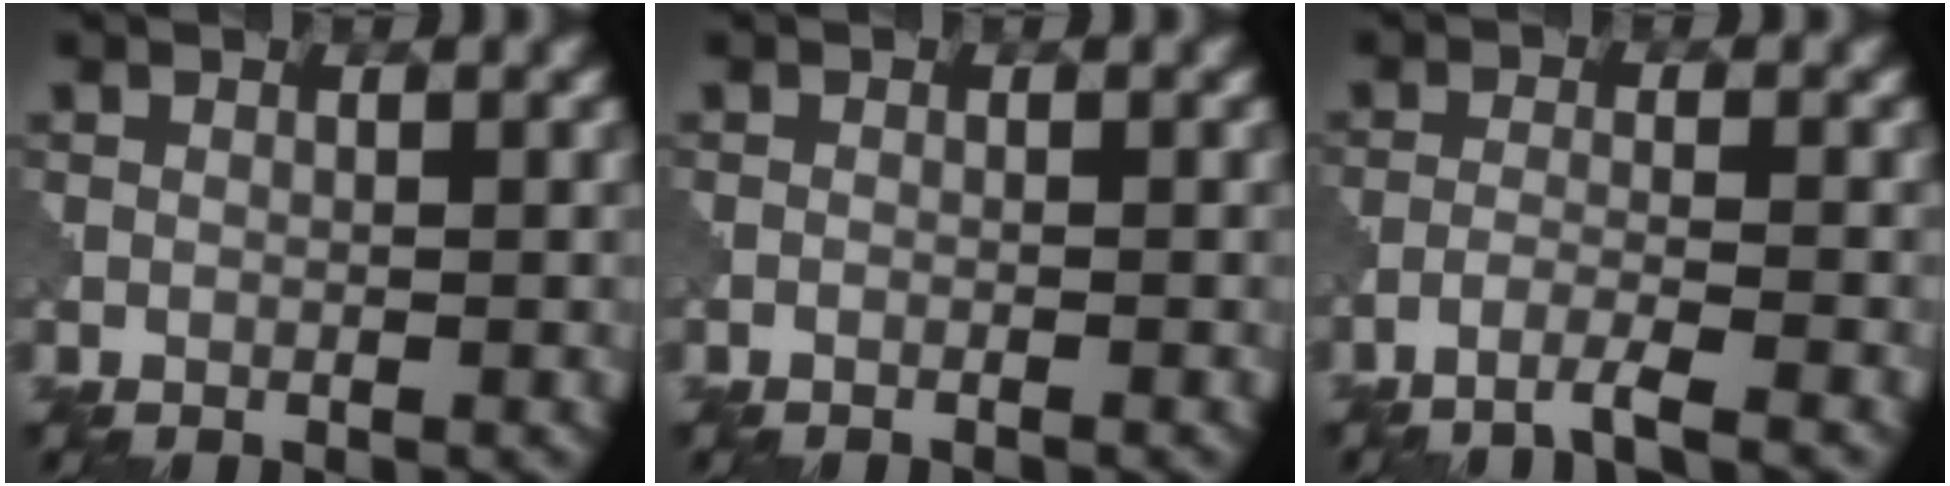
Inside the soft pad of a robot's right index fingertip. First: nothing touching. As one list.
[{"total": 0.8, "force": [-0.7, 0.1, 0.4], "torque": [-0.001, 0.000, -0.017]}, {"total": 2.7, "force": [-2.0, 0.1, 1.8], "torque": [-0.024, 0.003, -0.057]}]